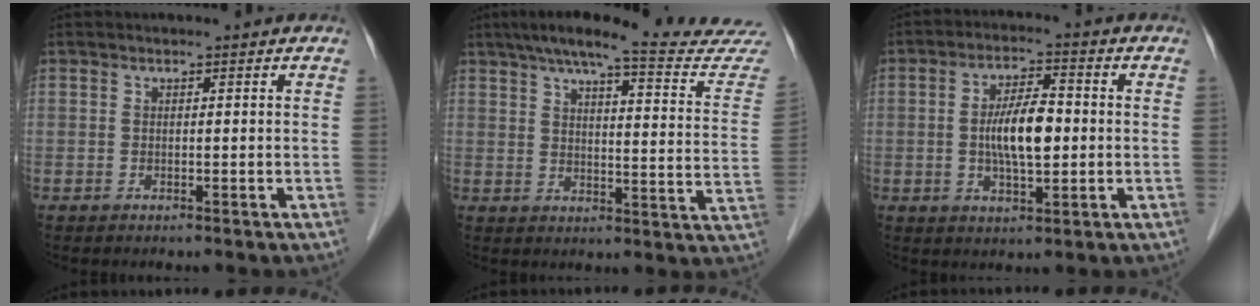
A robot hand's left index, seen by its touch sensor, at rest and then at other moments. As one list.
[{"total": 23.7, "force": [21.5, 1.2, 10.0], "torque": [-0.139, -0.055, 0.258]}, {"total": 7.8, "force": [-0.4, 2.3, 7.4], "torque": [-0.142, 0.002, -0.010]}]